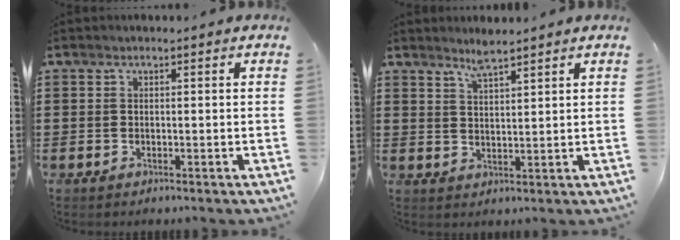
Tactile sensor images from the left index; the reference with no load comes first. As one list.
[{"total": 3.3, "force": [3.0, 0.0, 1.2], "torque": [-0.031, -0.003, 0.056]}]